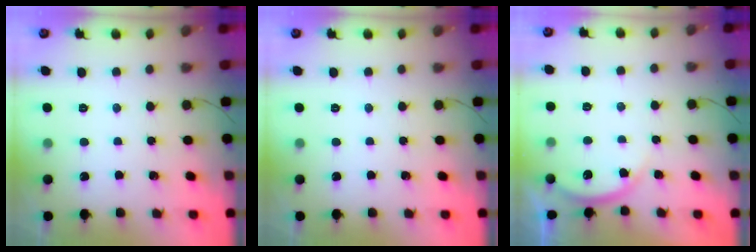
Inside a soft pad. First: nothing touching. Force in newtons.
{"total": 0.0}
{"total": 3.0, "press": 2.9, "slide": 0.4}